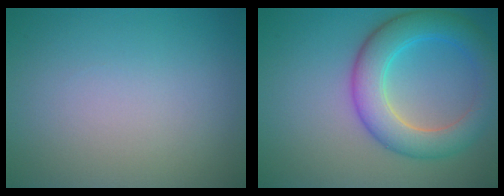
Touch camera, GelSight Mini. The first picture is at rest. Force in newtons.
{"total": 6.4, "press": 6.4, "slide": 0.1}